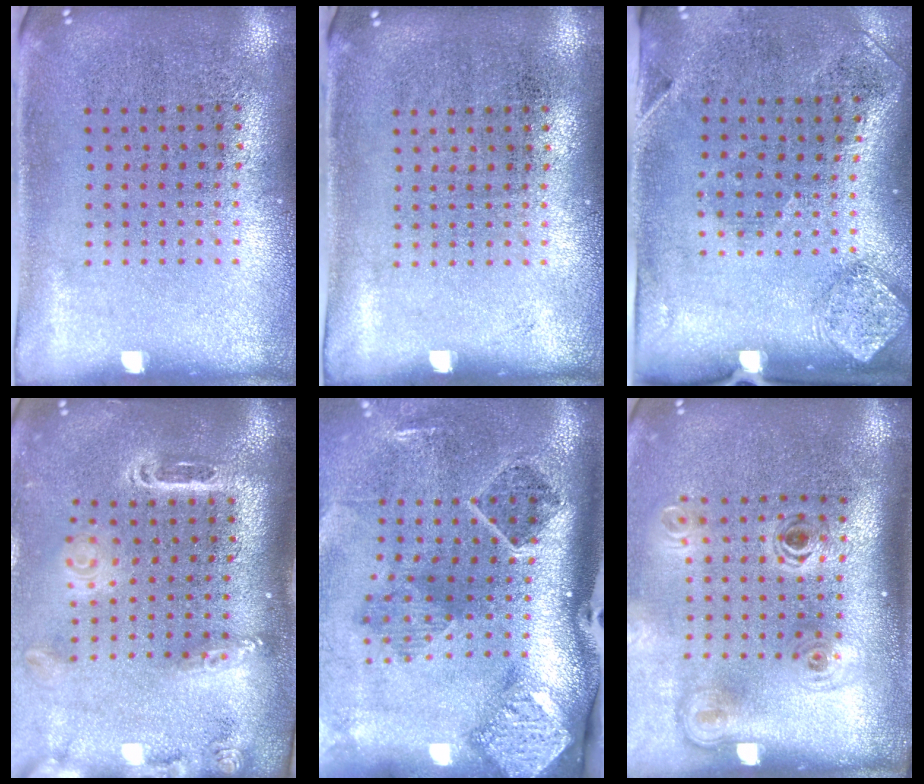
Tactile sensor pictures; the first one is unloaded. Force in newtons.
{"total": 0.0}
{"total": 1.9, "press": 1.1, "slide": 1.6}
{"total": 2.6, "press": 1.9, "slide": 1.8}
{"total": 2.9, "press": 1.9, "slide": 2.2}
{"total": 2.1, "press": 1.4, "slide": 1.6}